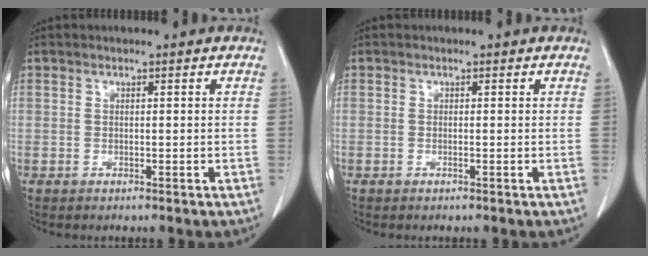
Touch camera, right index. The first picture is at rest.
{"total": 0.0}